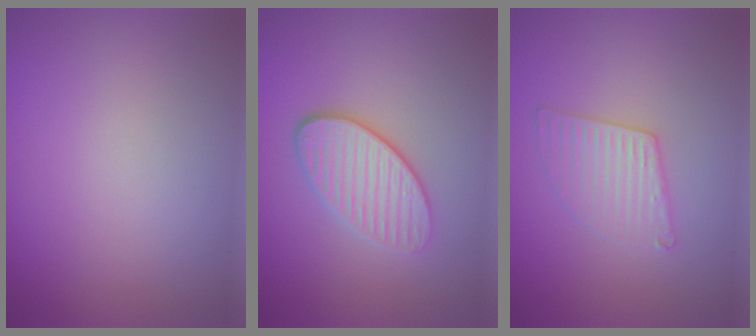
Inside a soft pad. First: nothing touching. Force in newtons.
{"total": 4.0, "press": 3.3, "slide": 2.3}
{"total": 2.8, "press": 2.8, "slide": 0.3}